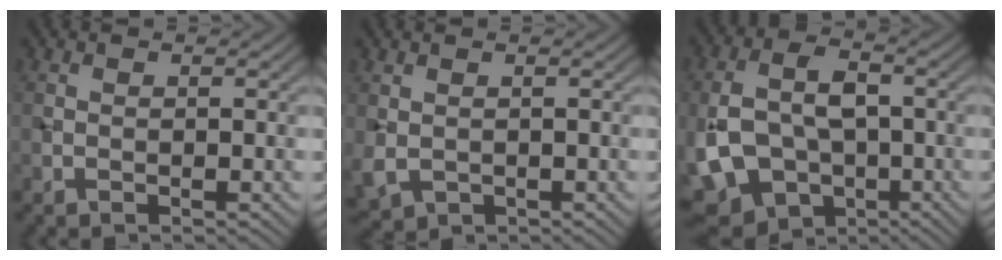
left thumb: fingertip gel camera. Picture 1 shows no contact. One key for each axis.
{"total": 2.3, "fx": 0.0, "fy": 1.8, "fz": 1.4, "tx": -0.047, "ty": -0.010, "tz": 0.005}
{"total": 12.1, "fx": -3.3, "fy": 8.2, "fz": 8.2, "tx": -0.180, "ty": -0.019, "tz": -0.061}